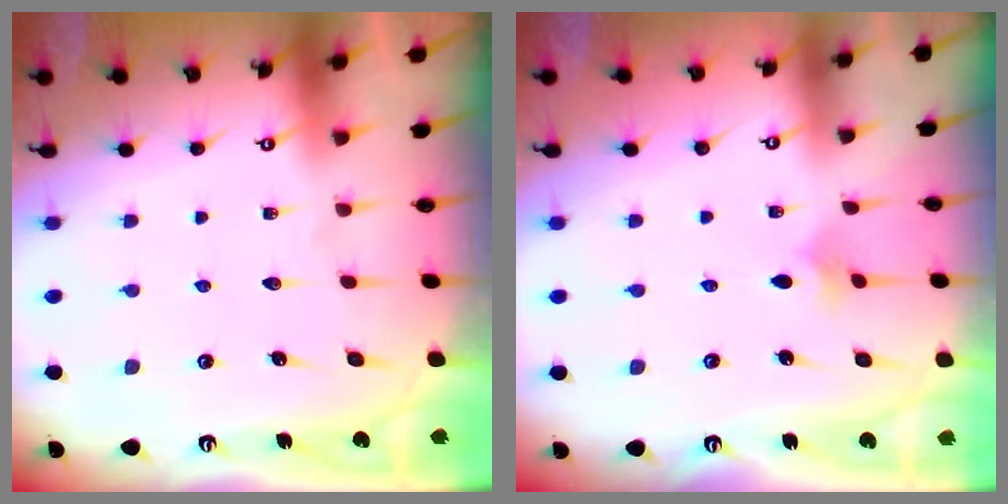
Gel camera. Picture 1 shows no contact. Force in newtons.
{"total": 2.0, "press": 1.9, "slide": 0.5}